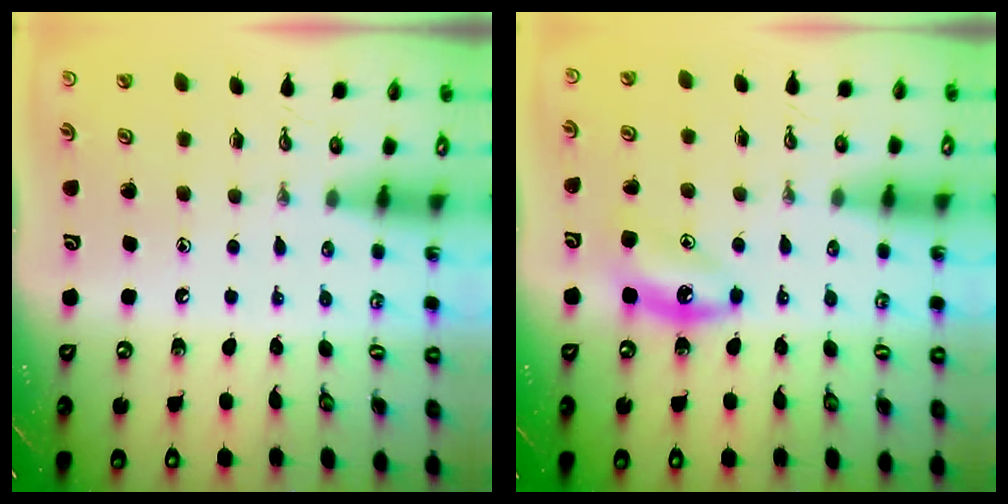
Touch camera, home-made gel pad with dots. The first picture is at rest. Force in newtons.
{"total": 7.1, "press": 7.0, "slide": 0.8}